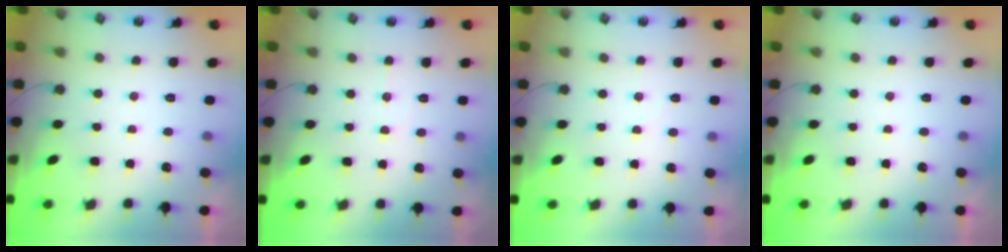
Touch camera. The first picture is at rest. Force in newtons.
{"total": 4.9, "press": 4.9, "slide": 0.6}
{"total": 4.0, "press": 3.9, "slide": 0.6}
{"total": 0.0}